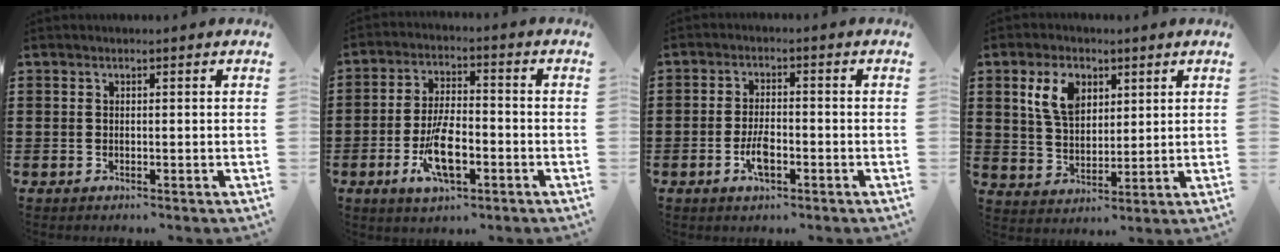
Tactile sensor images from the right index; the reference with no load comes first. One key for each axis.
{"total": 8.8, "fx": -3.2, "fy": 3.4, "fz": 7.4, "tx": -0.152, "ty": -0.006, "tz": -0.057}
{"total": 4.3, "fx": -1.6, "fy": 1.8, "fz": 3.6, "tx": -0.076, "ty": 0.001, "tz": -0.031}
{"total": 7.1, "fx": 3.2, "fy": 4.4, "fz": 4.6, "tx": -0.100, "ty": 0.013, "tz": 0.056}